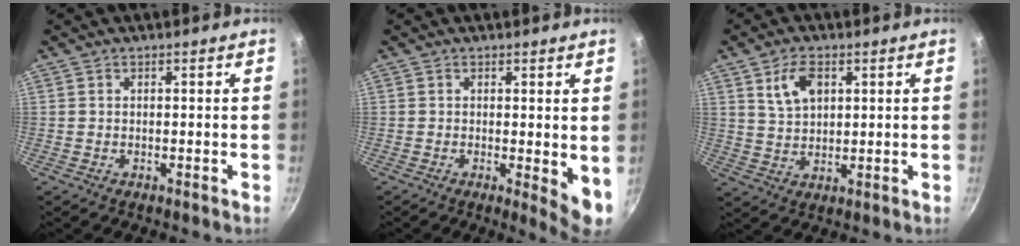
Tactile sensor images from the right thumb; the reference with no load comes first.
{"total": 5.1, "force": [0.0, 1.4, 4.9], "torque": [-0.065, -0.014, 0.001]}
{"total": 6.6, "force": [2.8, 3.9, 4.5], "torque": [-0.071, -0.012, 0.059]}